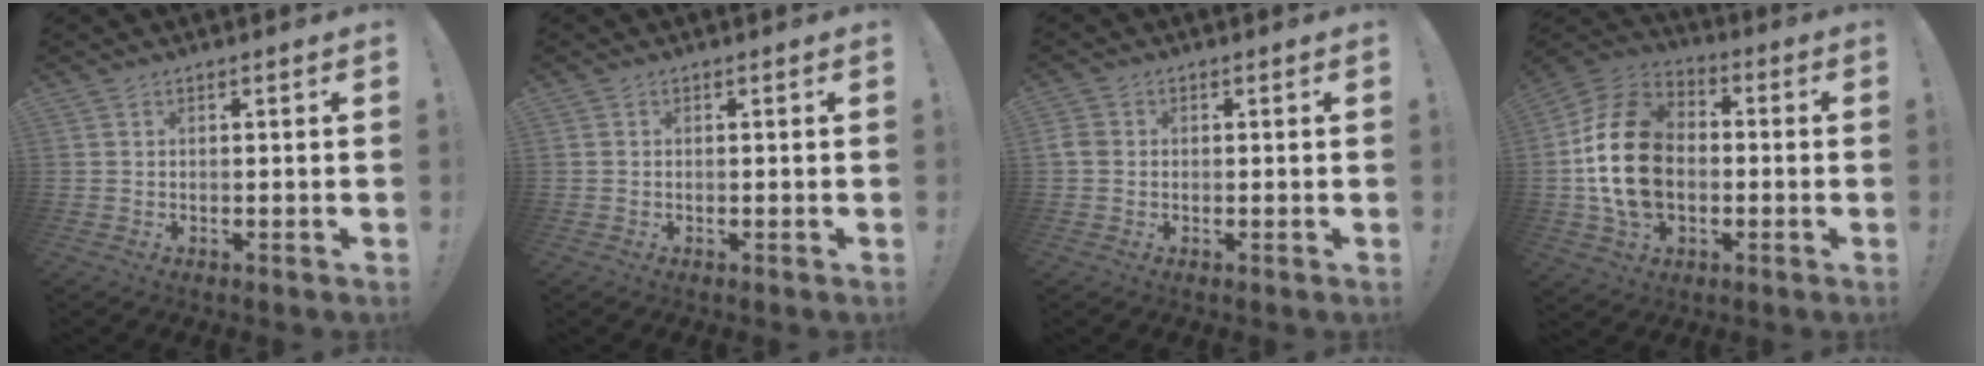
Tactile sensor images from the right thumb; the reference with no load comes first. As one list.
[{"total": 0.0}, {"total": 2.8, "force": [-0.2, 2.4, 1.4], "torque": [-0.034, 0.007, -0.002]}, {"total": 21.5, "force": [-0.6, 15.8, 14.6], "torque": [-0.262, 0.022, 0.002]}]